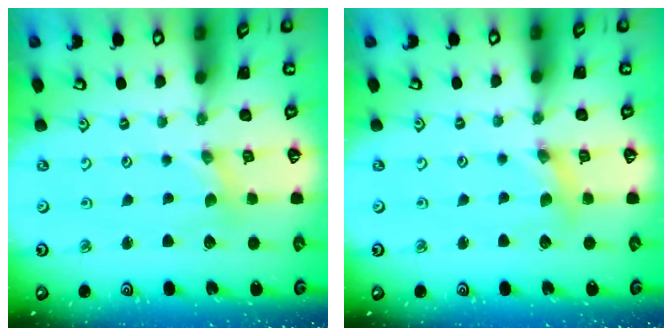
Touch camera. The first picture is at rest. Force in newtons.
{"total": 3.0, "press": 3.0, "slide": 0.3}